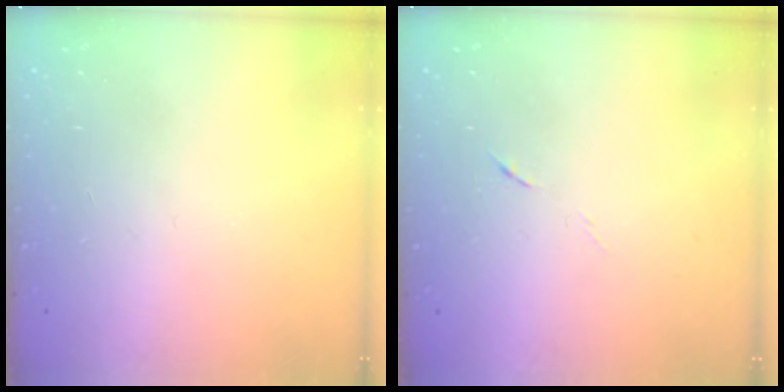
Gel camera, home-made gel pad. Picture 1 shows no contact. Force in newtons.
{"total": 4.0, "press": 3.8, "slide": 1.2}